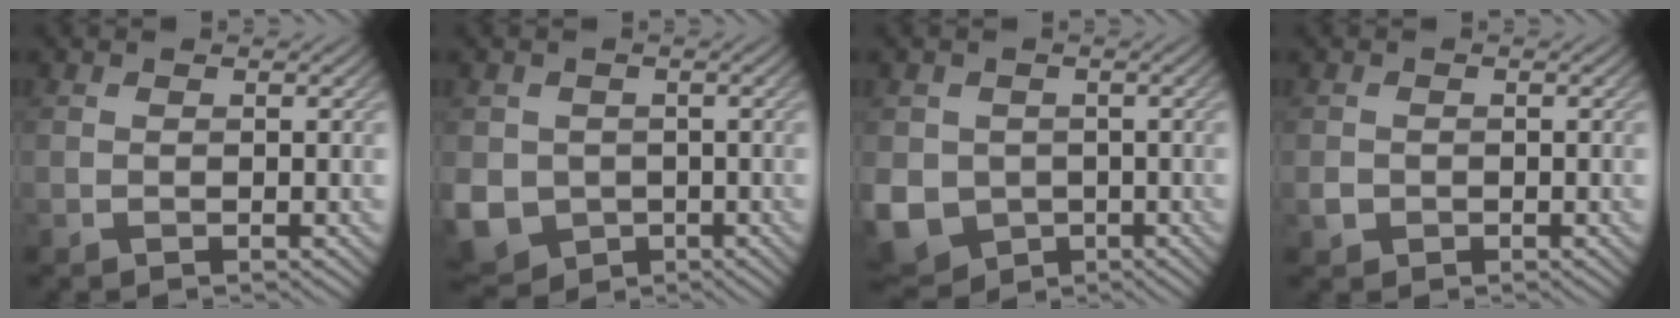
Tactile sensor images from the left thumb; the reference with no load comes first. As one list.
[{"total": 7.3, "force": [-1.5, 6.4, 3.1], "torque": [-0.093, -0.030, -0.030]}, {"total": 8.2, "force": [-1.6, 7.1, 3.8], "torque": [-0.110, -0.032, -0.033]}, {"total": 1.3, "force": [-0.4, 1.2, 0.4], "torque": [-0.006, -0.004, -0.012]}]